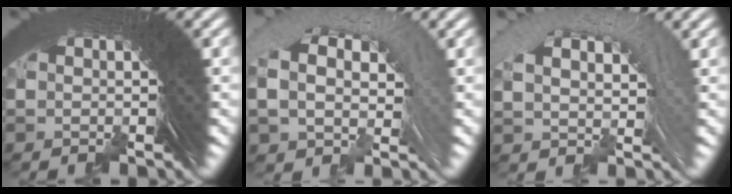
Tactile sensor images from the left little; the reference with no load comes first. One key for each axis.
{"total": 6.2, "fx": 1.8, "fy": 3.8, "fz": 4.6, "tx": -0.076, "ty": 0.014, "tz": 0.027}
{"total": 5.0, "fx": 2.3, "fy": 2.0, "fz": 4.0, "tx": -0.059, "ty": 0.022, "tz": 0.039}